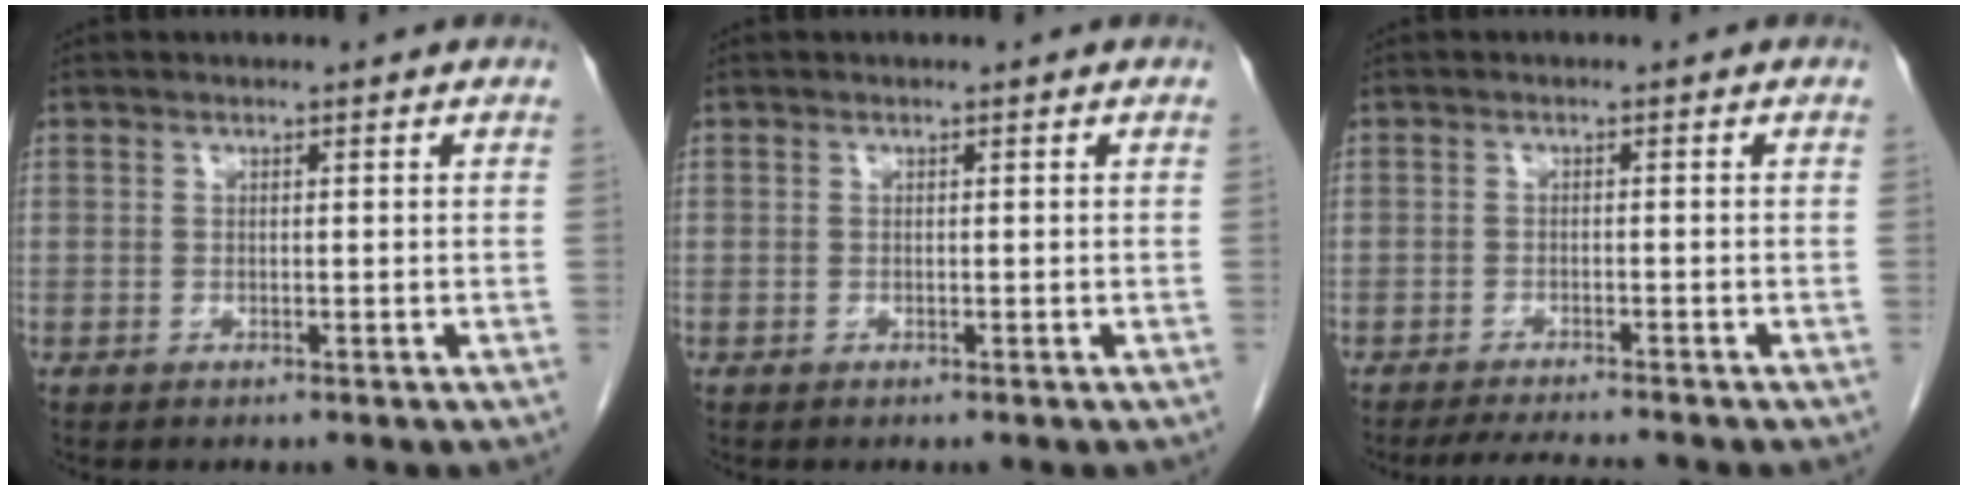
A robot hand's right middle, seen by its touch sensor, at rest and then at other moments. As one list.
[{"total": 0.0}, {"total": 4.9, "force": [-4.5, -0.2, 1.8], "torque": [-0.032, -0.019, -0.072]}]